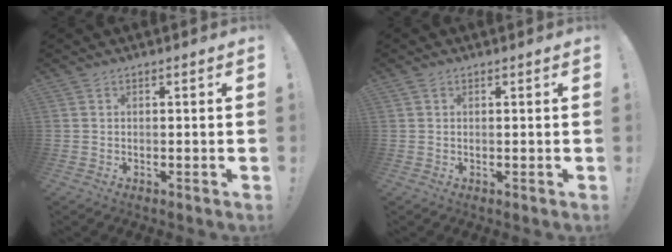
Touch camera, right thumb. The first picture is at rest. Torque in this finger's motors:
{"motor_torque": [-0.04, 0.10, 0.21, -0.13, -0.01]}